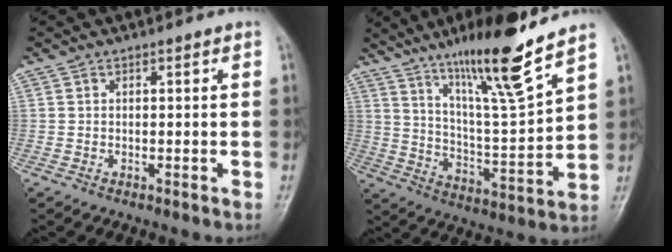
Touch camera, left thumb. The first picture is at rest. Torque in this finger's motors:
{"motor_torque": [0.81, 0.09, 1.54, -1.24, 0.12]}